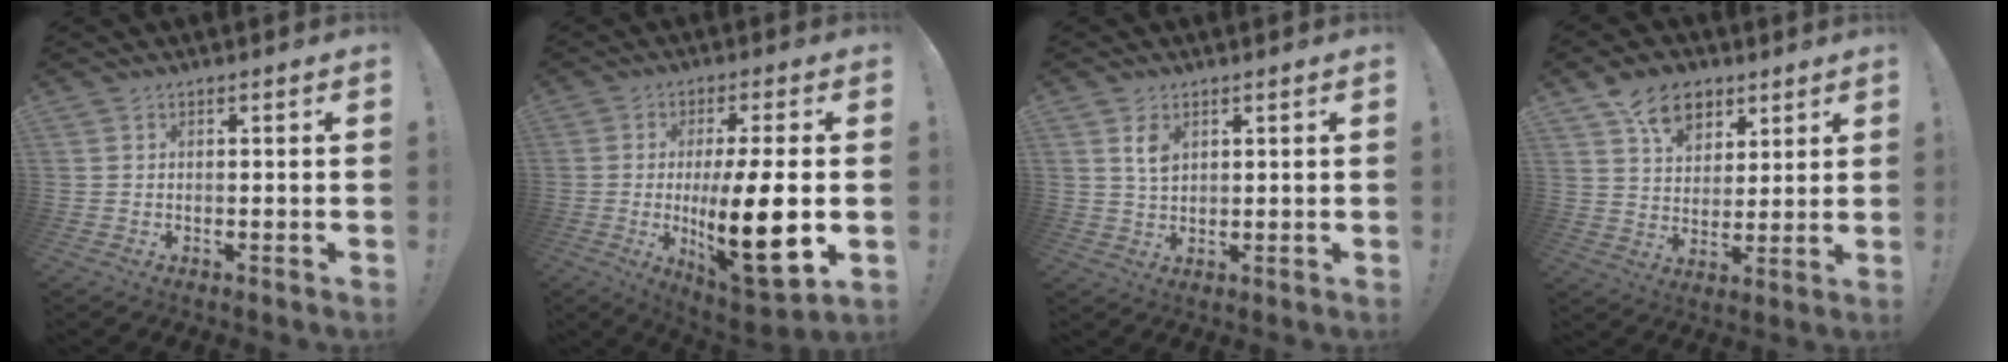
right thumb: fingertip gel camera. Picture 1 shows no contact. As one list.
[{"total": 18.5, "force": [-1.5, 4.5, 17.9], "torque": [-0.296, -0.012, -0.021]}, {"total": 4.8, "force": [2.2, 3.1, 2.9], "torque": [-0.042, -0.008, 0.038]}, {"total": 12.0, "force": [7.0, 8.2, 5.1], "torque": [-0.076, -0.034, 0.134]}]